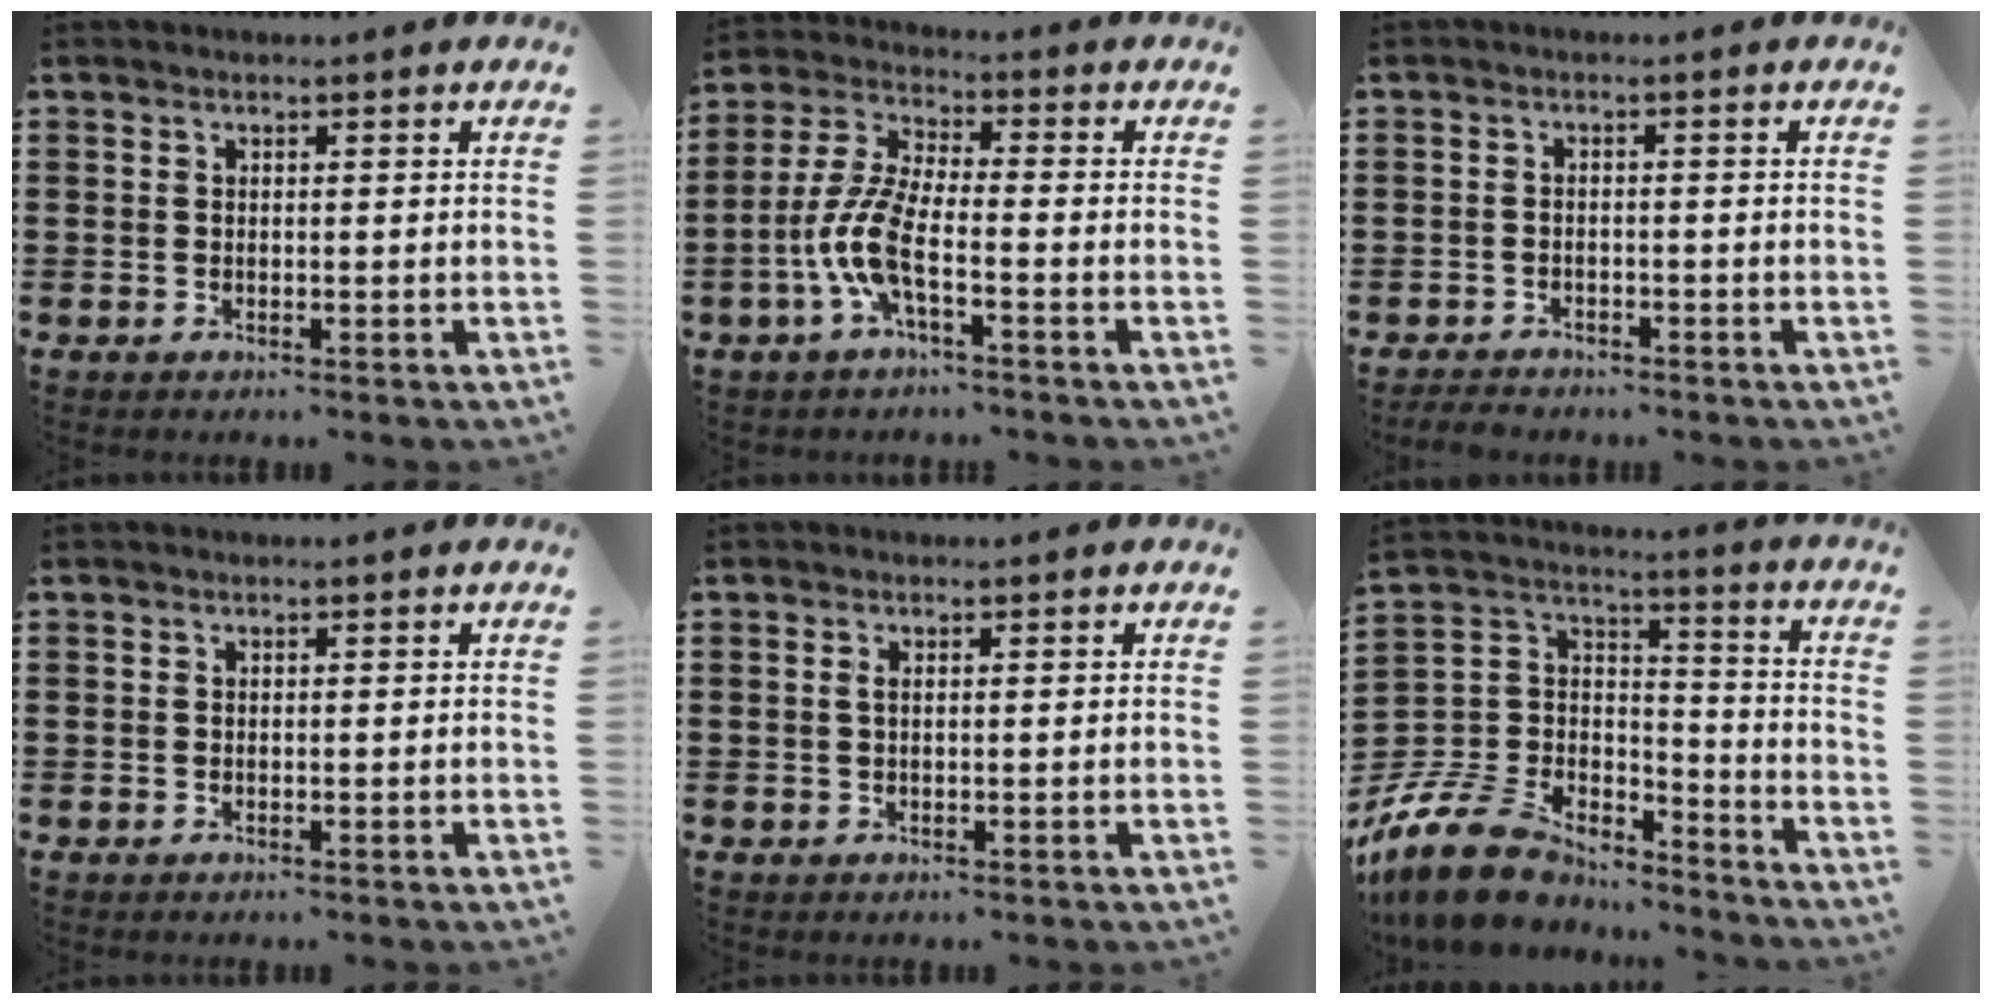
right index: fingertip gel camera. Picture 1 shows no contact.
{"total": 8.0, "force": [-3.0, 2.2, 7.1], "torque": [-0.182, -0.018, -0.066]}
{"total": 1.8, "force": [-1.8, 0.3, 0.1], "torque": [-0.006, 0.000, -0.038]}
{"total": 0.0}
{"total": 0.7, "force": [0.2, -0.1, 0.7], "torque": [-0.014, 0.000, 0.004]}
{"total": 12.0, "force": [-9.7, 5.5, 4.5], "torque": [-0.126, 0.022, -0.191]}